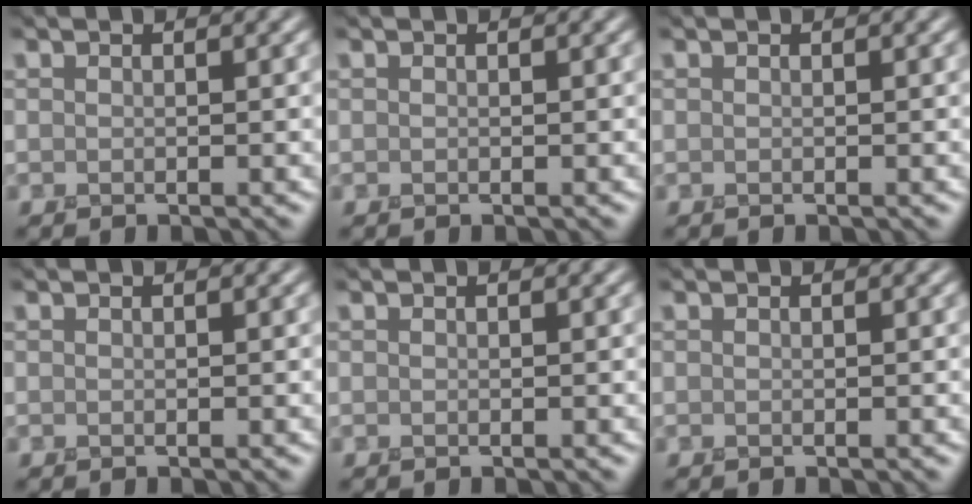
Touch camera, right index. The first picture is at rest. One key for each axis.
{"total": 0.0}
{"total": 0.0}
{"total": 0.0}
{"total": 0.0}
{"total": 0.0}